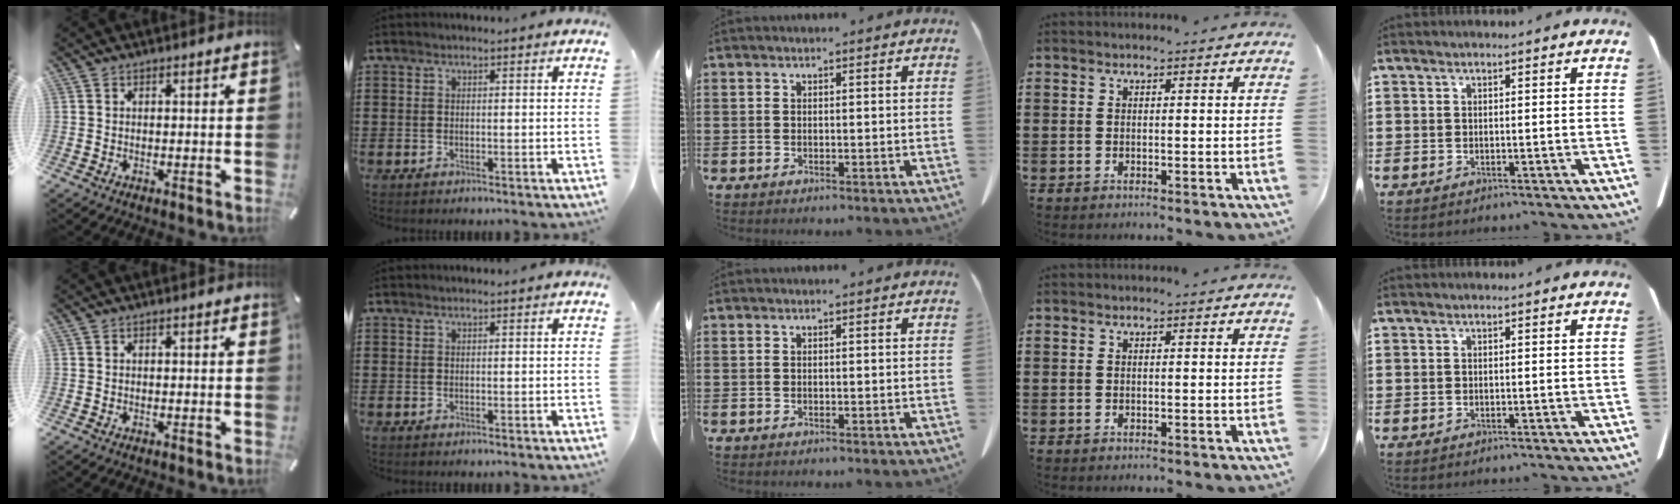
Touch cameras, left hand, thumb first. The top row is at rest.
{}